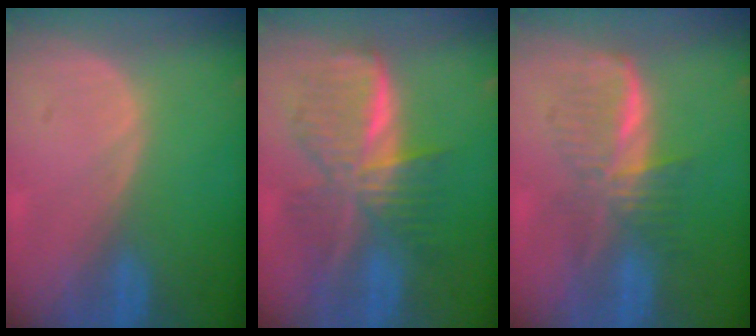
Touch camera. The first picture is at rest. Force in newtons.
{"total": 9.4, "press": 9.4, "slide": 0.5}
{"total": 6.2, "press": 6.2, "slide": 0.7}